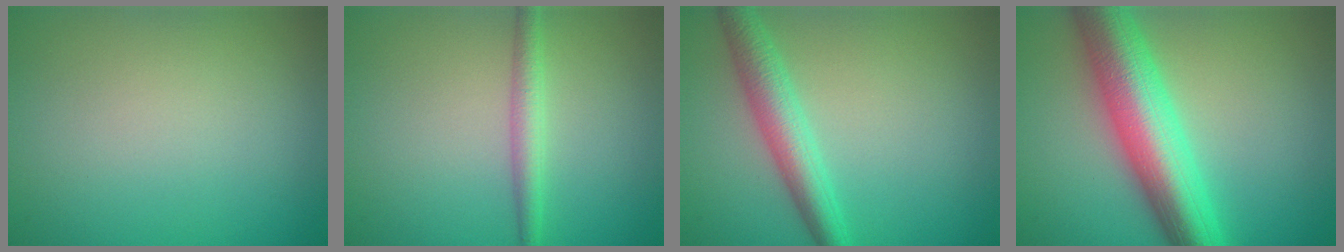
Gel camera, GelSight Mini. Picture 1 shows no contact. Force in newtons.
{"total": 2.1, "press": 2.1, "slide": 0.0}
{"total": 3.9, "press": 3.9, "slide": 0.0}
{"total": 9.2, "press": 9.2, "slide": 0.4}